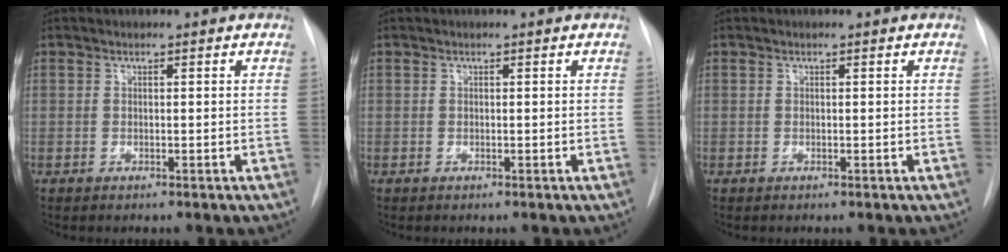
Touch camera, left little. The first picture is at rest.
{"total": 0.0}
{"total": 0.0}